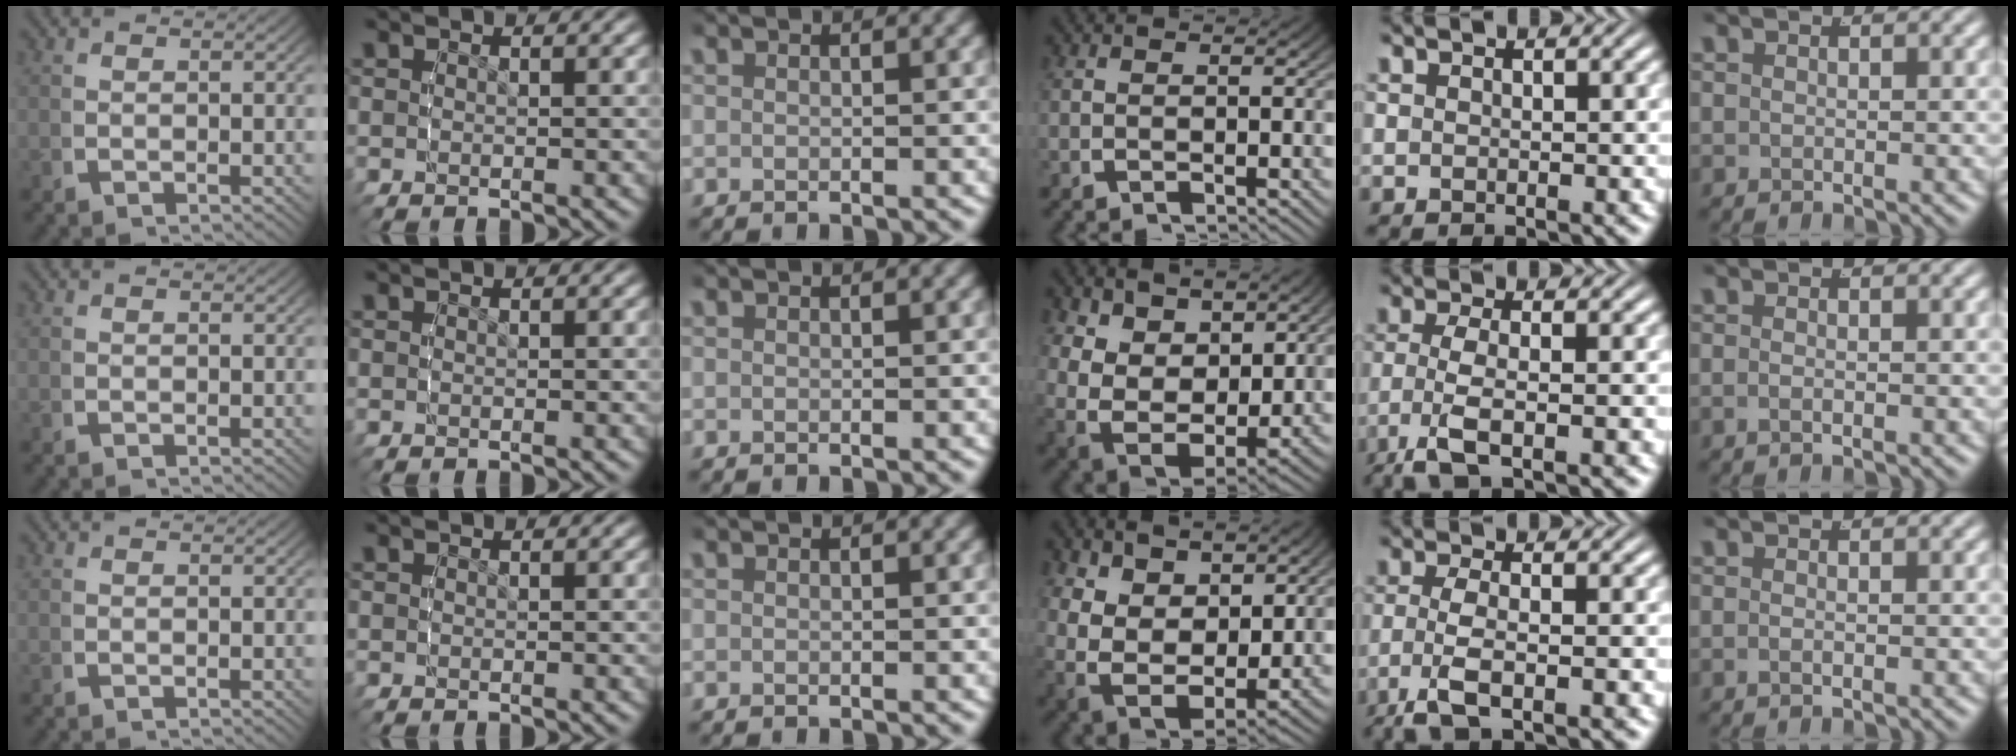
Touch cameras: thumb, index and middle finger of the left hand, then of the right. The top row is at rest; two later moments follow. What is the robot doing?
{"motion": "lift_and_place", "object": "sponge"}